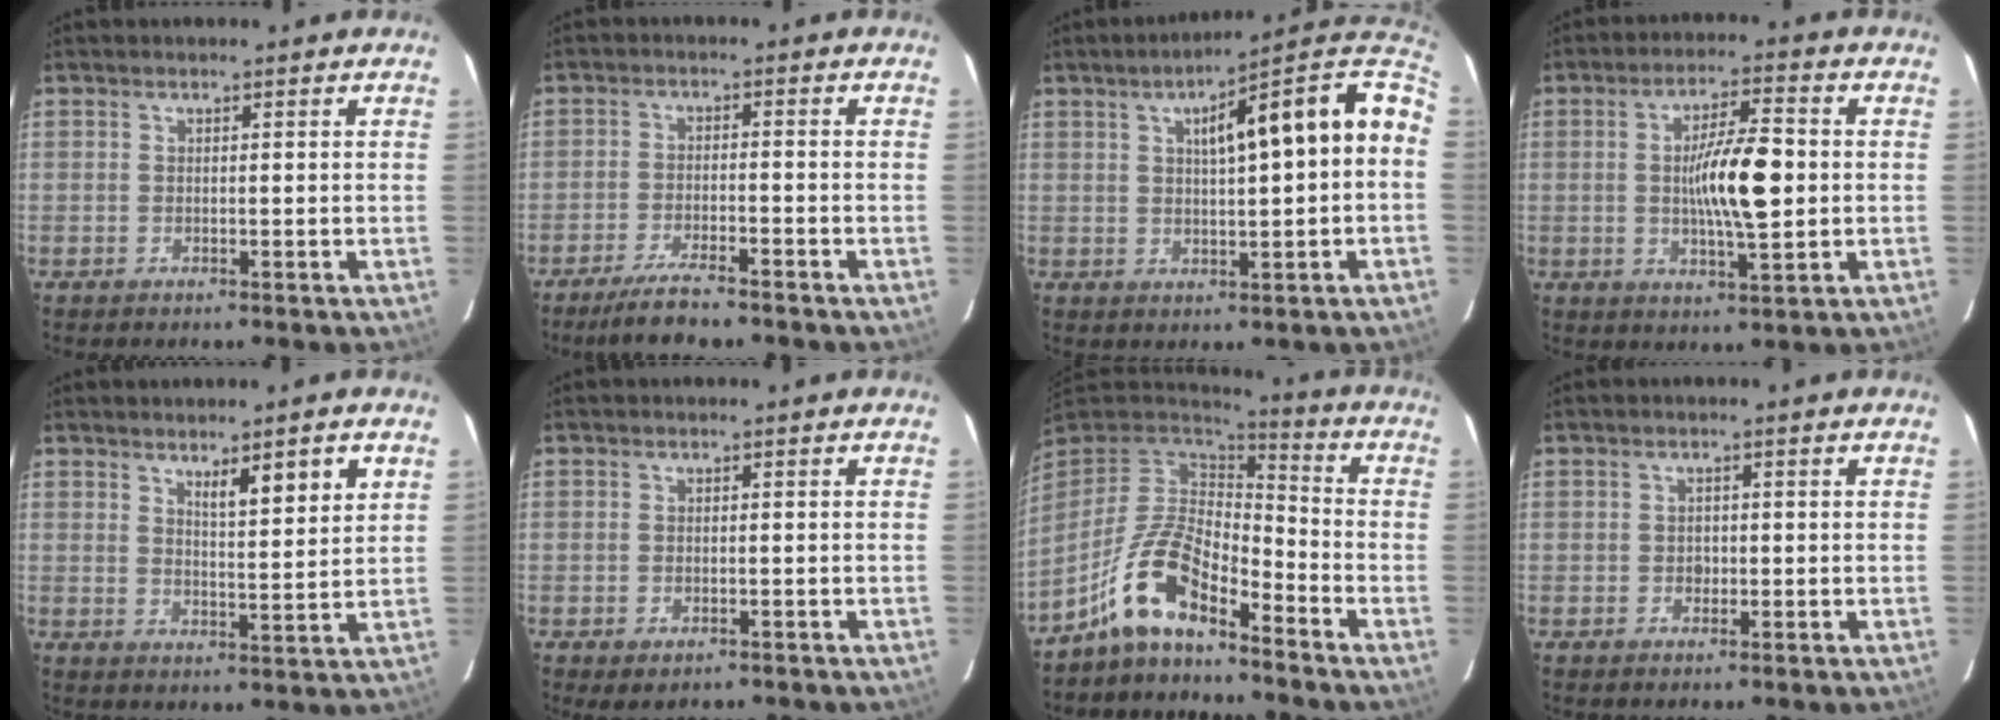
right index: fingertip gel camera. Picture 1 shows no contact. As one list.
[{"total": 7.5, "force": [-6.2, 0.4, 4.1], "torque": [-0.070, -0.020, -0.106]}, {"total": 16.3, "force": [3.0, 2.1, 15.8], "torque": [-0.226, 0.040, 0.037]}, {"total": 10.2, "force": [-0.1, 1.8, 10.0], "torque": [-0.174, 0.005, -0.002]}, {"total": 6.1, "force": [3.5, 0.5, 4.9], "torque": [-0.077, -0.006, 0.056]}, {"total": 2.7, "force": [-1.7, 1.4, 1.6], "torque": [-0.026, -0.005, -0.017]}, {"total": 10.9, "force": [-7.4, 3.6, 7.1], "torque": [-0.157, 0.025, -0.144]}, {"total": 1.2, "force": [-0.3, 1.0, 0.7], "torque": [-0.011, 0.003, -0.003]}]